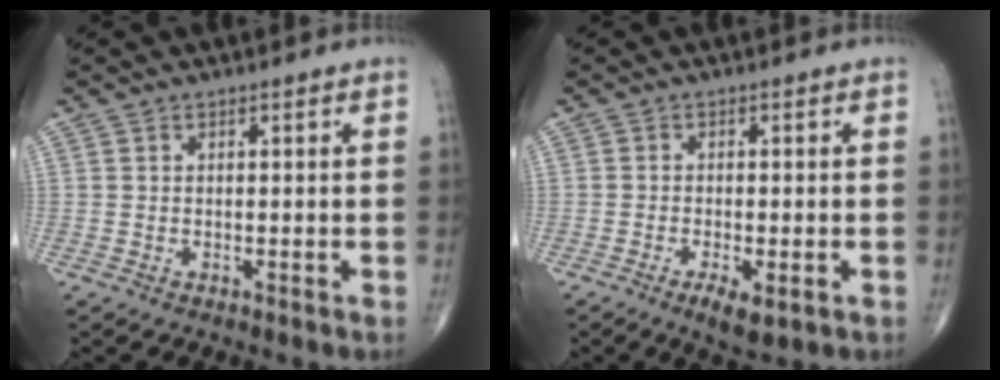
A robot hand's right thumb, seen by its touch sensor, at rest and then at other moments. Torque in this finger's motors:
{"motor_torque": [-0.44, 0.01, -0.22, -0.22, -0.09]}